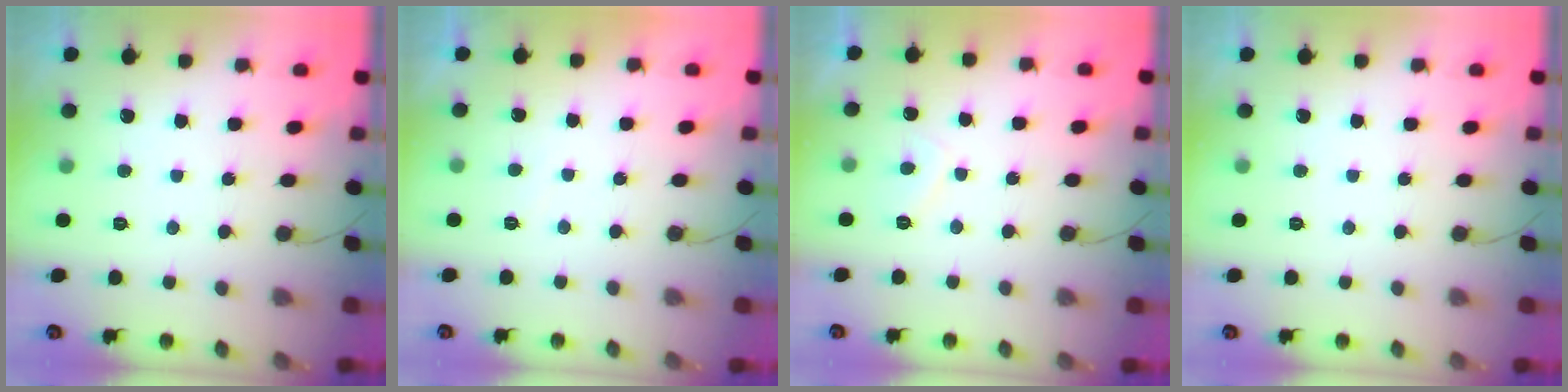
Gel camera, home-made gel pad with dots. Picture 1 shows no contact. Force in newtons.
{"total": 0.5, "press": 0.3, "slide": 0.5}
{"total": 2.9, "press": 2.8, "slide": 0.8}
{"total": 0.0}